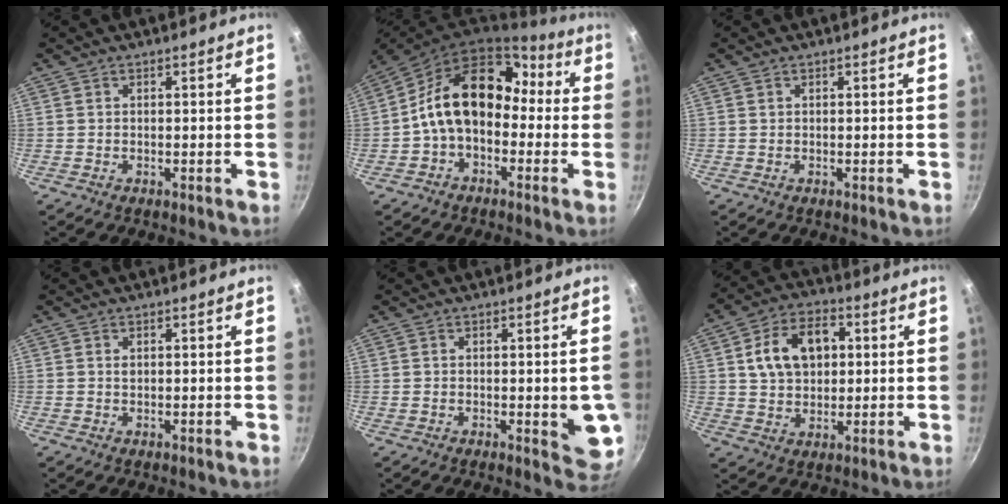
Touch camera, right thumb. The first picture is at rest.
{"total": 16.4, "force": [-0.7, 11.7, 11.4], "torque": [-0.157, 0.059, -0.029]}
{"total": 0.0}
{"total": 0.6, "force": [0.2, 0.4, 0.4], "torque": [-0.006, -0.001, 0.004]}
{"total": 7.1, "force": [-0.8, 2.5, 6.7], "torque": [-0.062, -0.010, -0.008]}
{"total": 12.4, "force": [2.7, 8.7, 8.3], "torque": [-0.115, 0.010, 0.040]}